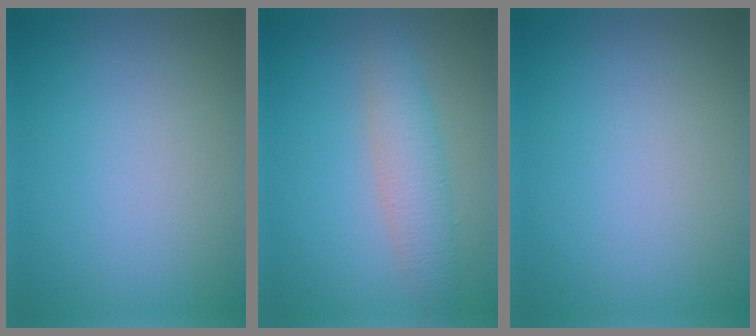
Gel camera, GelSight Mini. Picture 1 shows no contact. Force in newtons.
{"total": 3.4, "press": 3.4, "slide": 0.0}
{"total": 0.0}